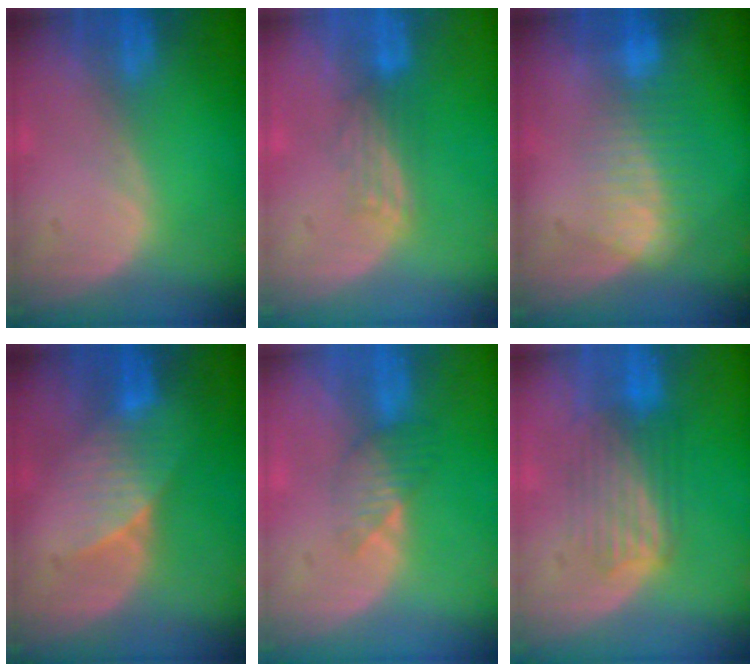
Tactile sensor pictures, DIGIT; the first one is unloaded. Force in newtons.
{"total": 2.8, "press": 2.7, "slide": 0.6}
{"total": 7.4, "press": 6.3, "slide": 3.8}
{"total": 4.9, "press": 4.7, "slide": 1.3}
{"total": 3.5, "press": 3.1, "slide": 1.6}
{"total": 5.6, "press": 5.6, "slide": 0.4}